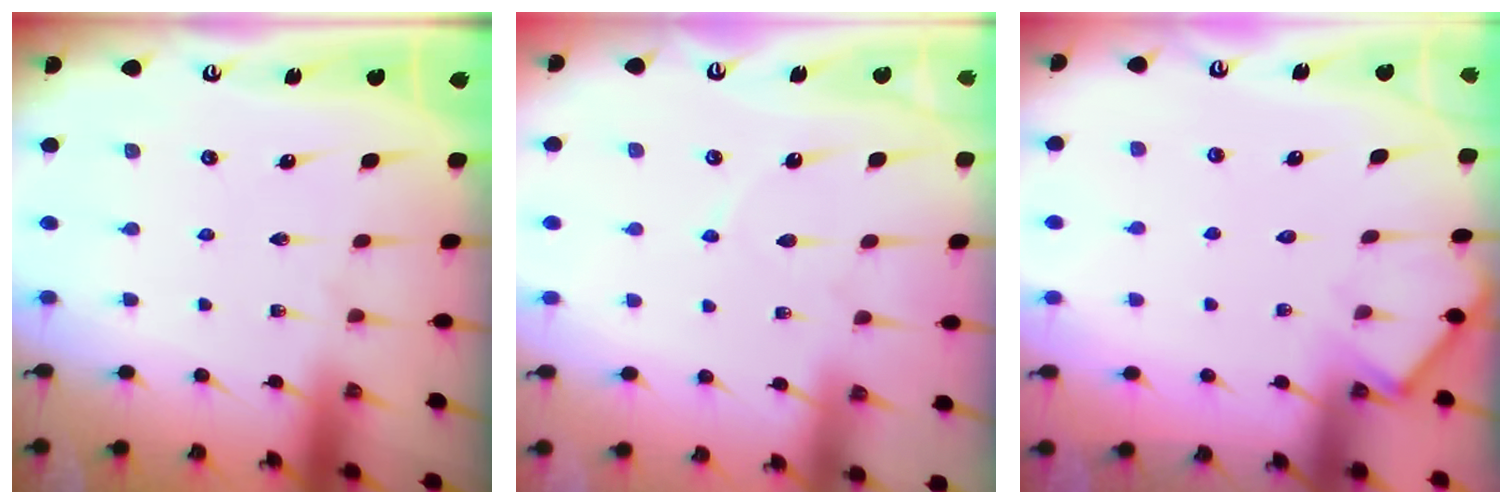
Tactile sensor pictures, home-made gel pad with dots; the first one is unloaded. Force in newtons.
{"total": 3.3, "press": 3.2, "slide": 0.5}
{"total": 5.5, "press": 5.5, "slide": 0.4}